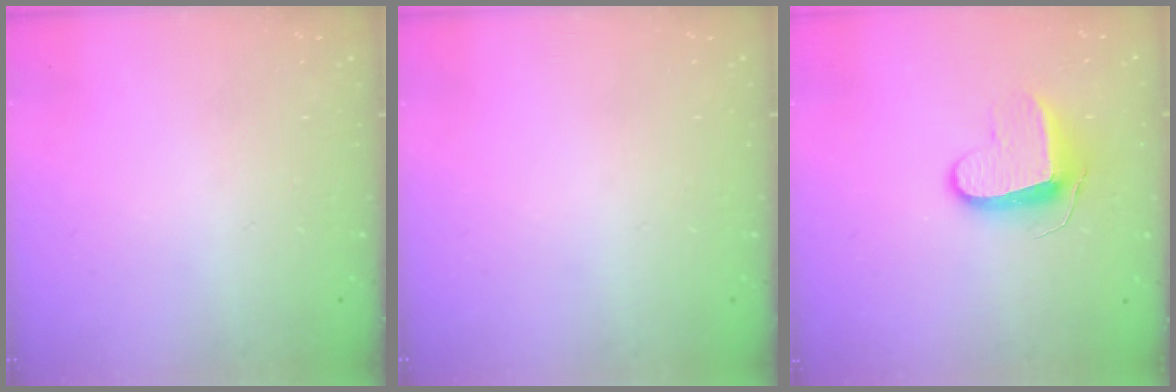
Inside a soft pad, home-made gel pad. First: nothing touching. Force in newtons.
{"total": 0.0}
{"total": 9.3, "press": 9.3, "slide": 0.3}